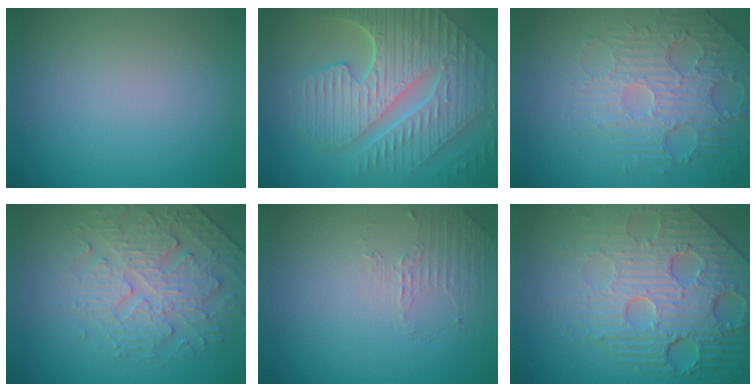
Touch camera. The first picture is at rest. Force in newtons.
{"total": 10.1, "press": 6.9, "slide": 7.4}
{"total": 4.9, "press": 3.7, "slide": 3.2}
{"total": 4.8, "press": 3.8, "slide": 2.8}
{"total": 1.2, "press": 0.4, "slide": 1.1}
{"total": 8.6, "press": 5.9, "slide": 6.2}